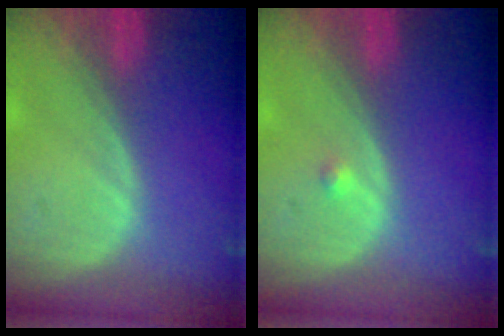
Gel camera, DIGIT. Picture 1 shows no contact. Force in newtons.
{"total": 0.8, "press": 0.6, "slide": 0.4}